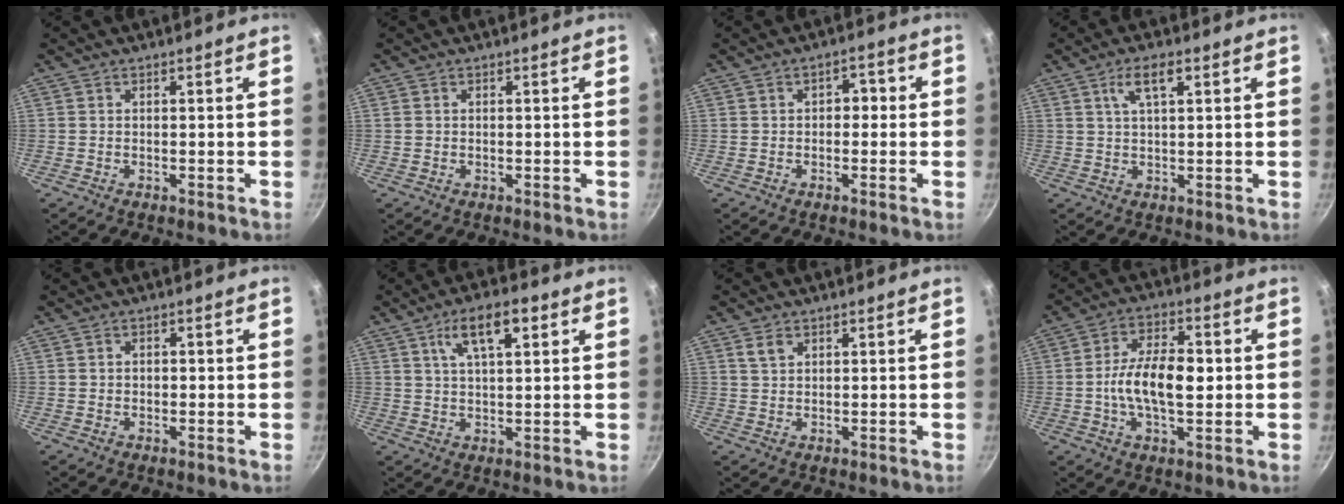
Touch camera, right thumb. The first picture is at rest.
{"total": 0.7, "force": [0.2, 0.6, 0.2], "torque": [-0.003, 0.002, 0.003]}
{"total": 3.0, "force": [-0.1, 2.2, 2.0], "torque": [-0.004, 0.012, -0.005]}
{"total": 5.1, "force": [2.2, 1.8, 4.3], "torque": [-0.075, 0.002, 0.043]}
{"total": 1.3, "force": [0.0, 1.1, 0.7], "torque": [-0.008, 0.005, -0.002]}
{"total": 9.0, "force": [3.9, 3.5, 7.3], "torque": [-0.114, 0.000, 0.067]}
{"total": 2.5, "force": [1.3, 1.7, 1.4], "torque": [-0.017, 0.000, 0.026]}
{"total": 11.6, "force": [-0.2, 5.9, 10.0], "torque": [-0.165, 0.017, -0.013]}